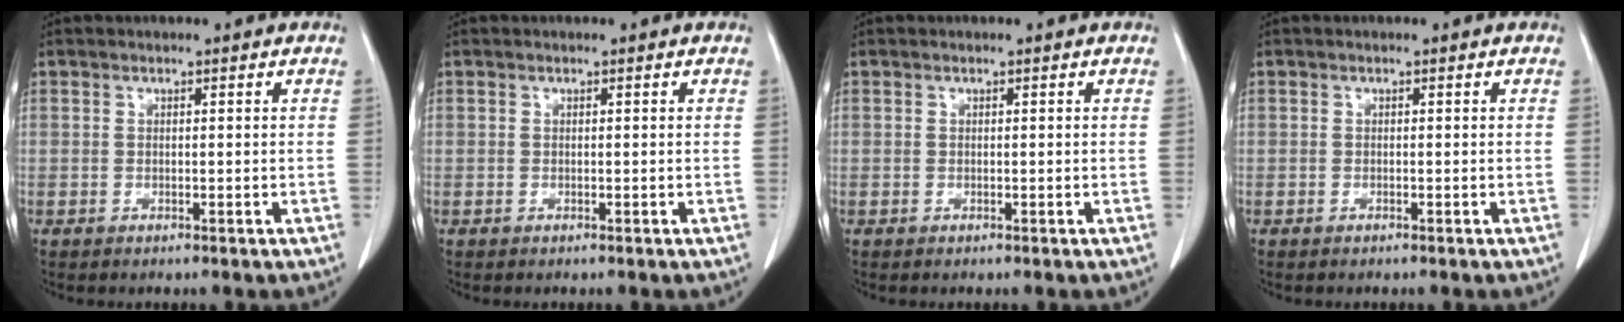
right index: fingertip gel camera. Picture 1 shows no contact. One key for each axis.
{"total": 0.0}
{"total": 0.0}
{"total": 0.0}